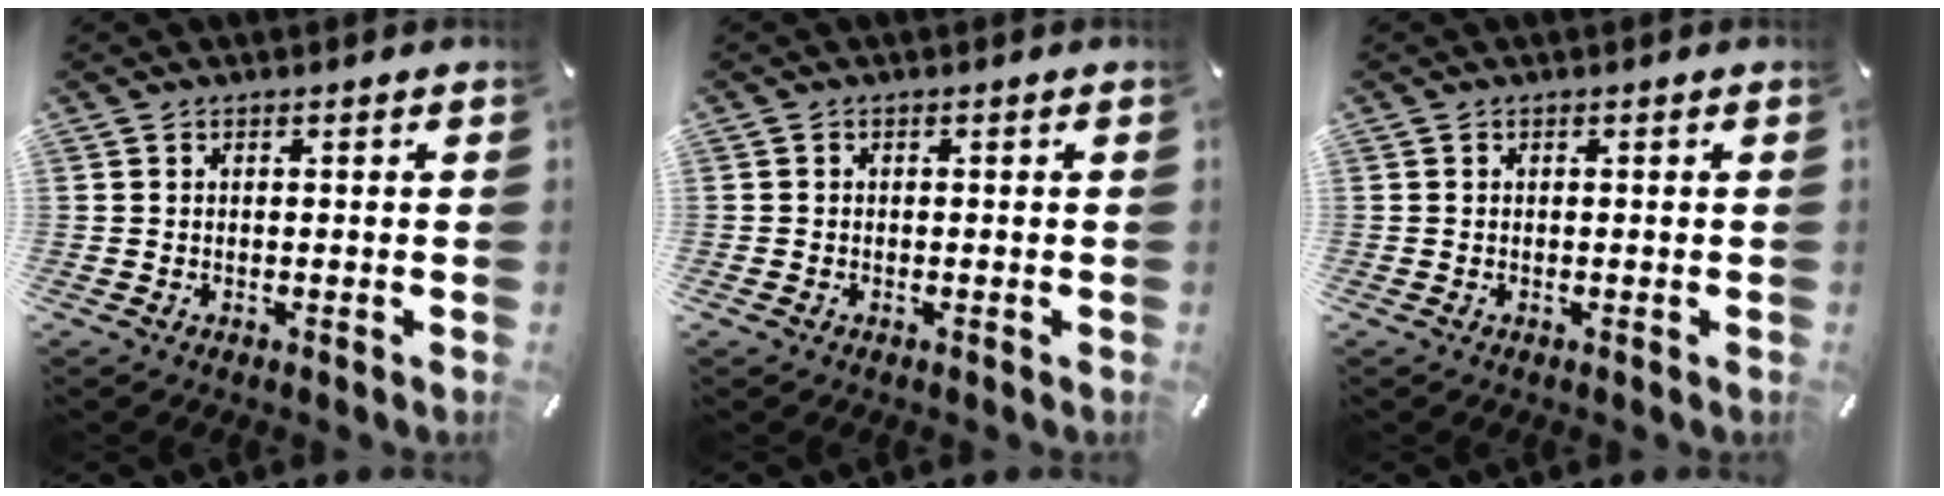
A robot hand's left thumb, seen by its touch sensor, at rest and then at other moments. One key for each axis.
{"total": 0.7, "fx": -0.3, "fy": 0.5, "fz": 0.3, "tx": -0.004, "ty": 0.002, "tz": -0.006}
{"total": 0.0}